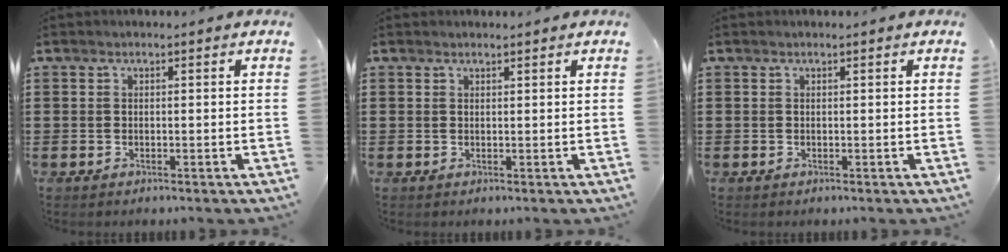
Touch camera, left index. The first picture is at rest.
{"total": 0.7, "force": [0.6, -0.1, 0.2], "torque": [-0.004, -0.002, 0.013]}
{"total": 0.0}